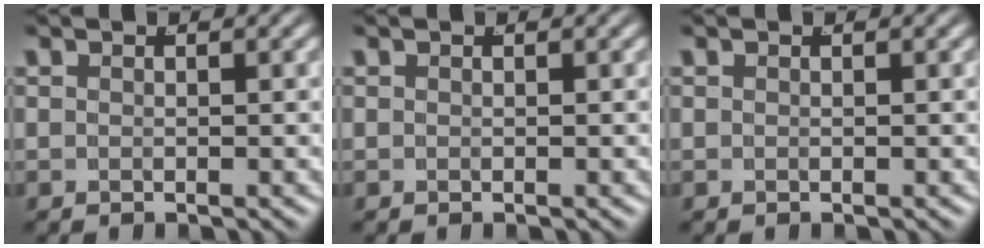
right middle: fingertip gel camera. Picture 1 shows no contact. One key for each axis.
{"total": 0.0}
{"total": 0.0}